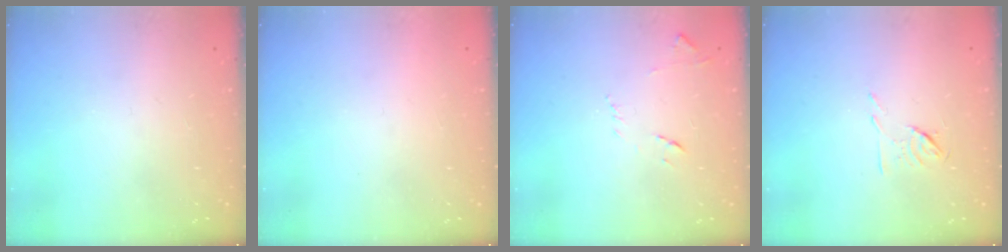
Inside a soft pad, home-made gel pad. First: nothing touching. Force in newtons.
{"total": 1.5, "press": 1.5, "slide": 0.1}
{"total": 7.8, "press": 7.8, "slide": 0.6}
{"total": 5.8, "press": 5.7, "slide": 1.2}